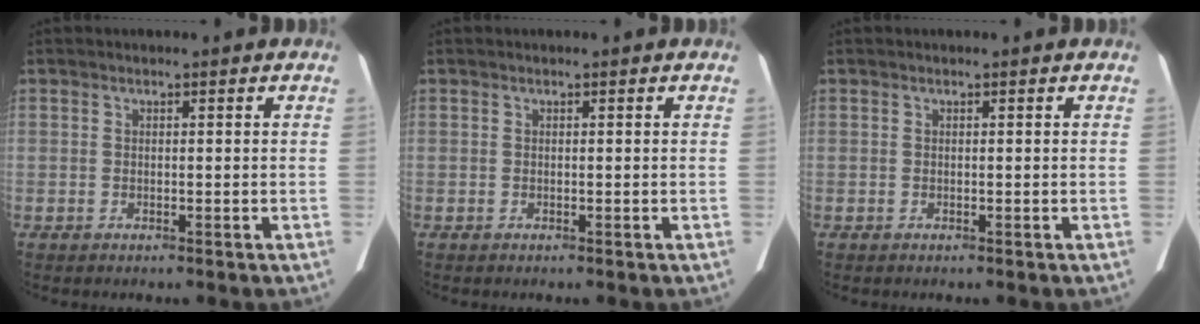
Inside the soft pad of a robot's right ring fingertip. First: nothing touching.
{"total": 0.0}
{"total": 0.0}